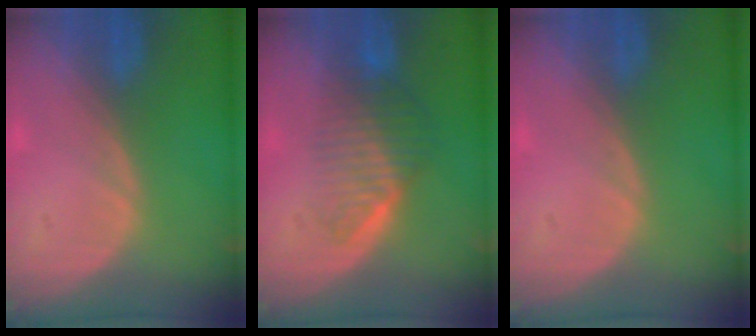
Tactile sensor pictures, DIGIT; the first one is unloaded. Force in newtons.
{"total": 6.5, "press": 5.8, "slide": 2.9}
{"total": 0.0}